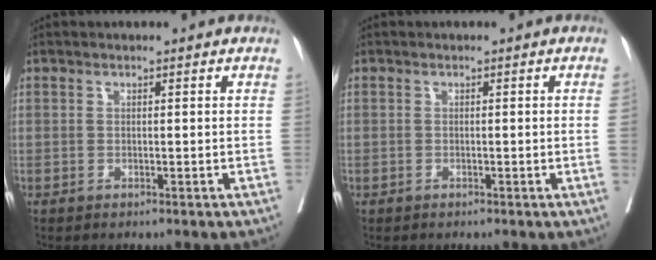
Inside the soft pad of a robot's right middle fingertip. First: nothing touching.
{"total": 0.7, "force": [-0.2, -0.3, 0.6], "torque": [-0.002, 0.002, -0.004]}